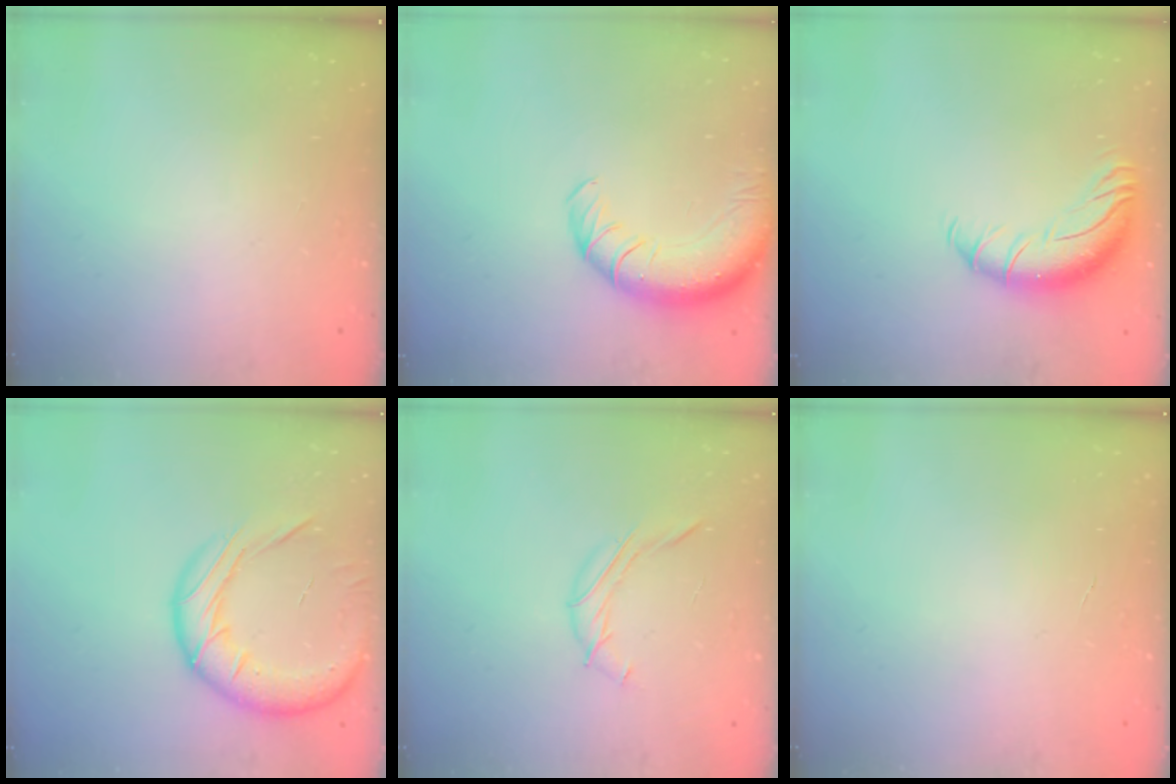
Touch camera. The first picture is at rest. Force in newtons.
{"total": 11.9, "press": 11.5, "slide": 3.1}
{"total": 12.0, "press": 11.7, "slide": 2.5}
{"total": 19.2, "press": 18.9, "slide": 3.5}
{"total": 7.4, "press": 7.3, "slide": 1.3}
{"total": 0.0}